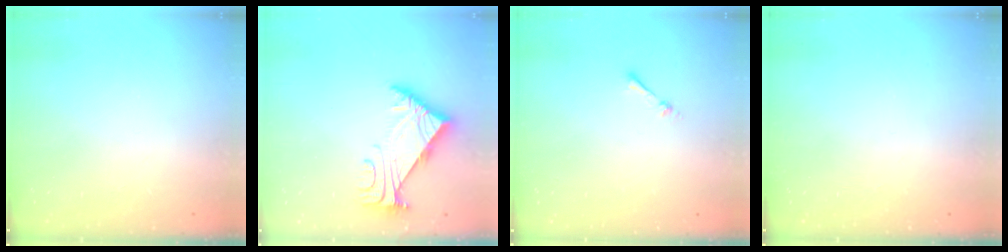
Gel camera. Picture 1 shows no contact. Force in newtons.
{"total": 5.0, "press": 4.9, "slide": 1.0}
{"total": 1.7, "press": 1.7, "slide": 0.2}
{"total": 0.0}